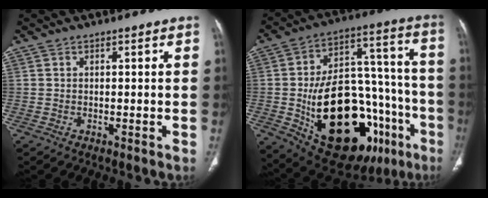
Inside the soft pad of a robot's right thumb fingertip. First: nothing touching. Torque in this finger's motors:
{"motor_torque": [0.30, 0.74, 2.20, -0.56, 0.54]}